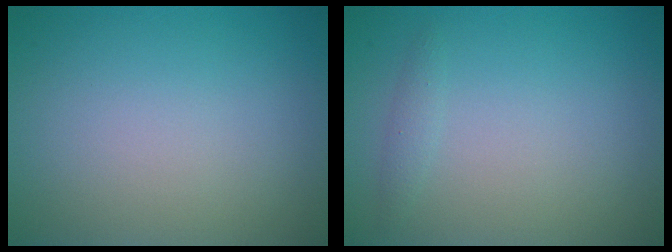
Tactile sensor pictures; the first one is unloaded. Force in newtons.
{"total": 0.8, "press": 0.8, "slide": 0.1}